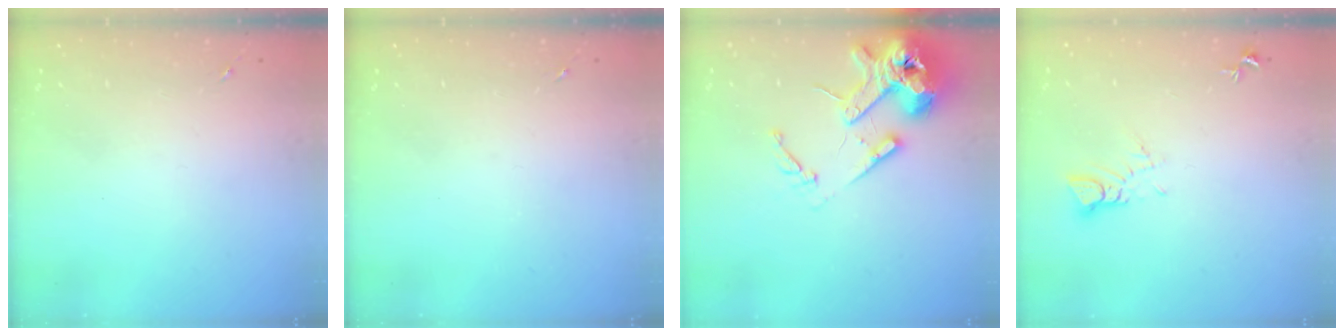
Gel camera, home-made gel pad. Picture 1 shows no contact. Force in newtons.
{"total": 0.0}
{"total": 16.3, "press": 16.2, "slide": 2.3}
{"total": 4.0, "press": 3.9, "slide": 0.3}